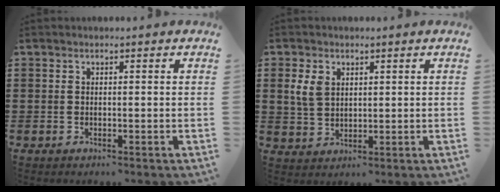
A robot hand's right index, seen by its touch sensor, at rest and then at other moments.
{"total": 4.1, "force": [1.5, 2.8, 2.5], "torque": [-0.058, 0.009, 0.028]}